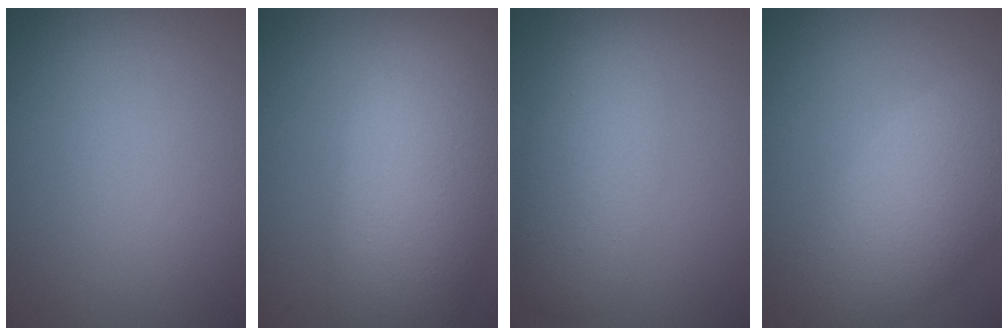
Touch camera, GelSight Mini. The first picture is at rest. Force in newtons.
{"total": 10.2, "press": 10.2, "slide": 0.5}
{"total": 5.2, "press": 5.2, "slide": 0.2}
{"total": 8.0, "press": 8.0, "slide": 0.7}